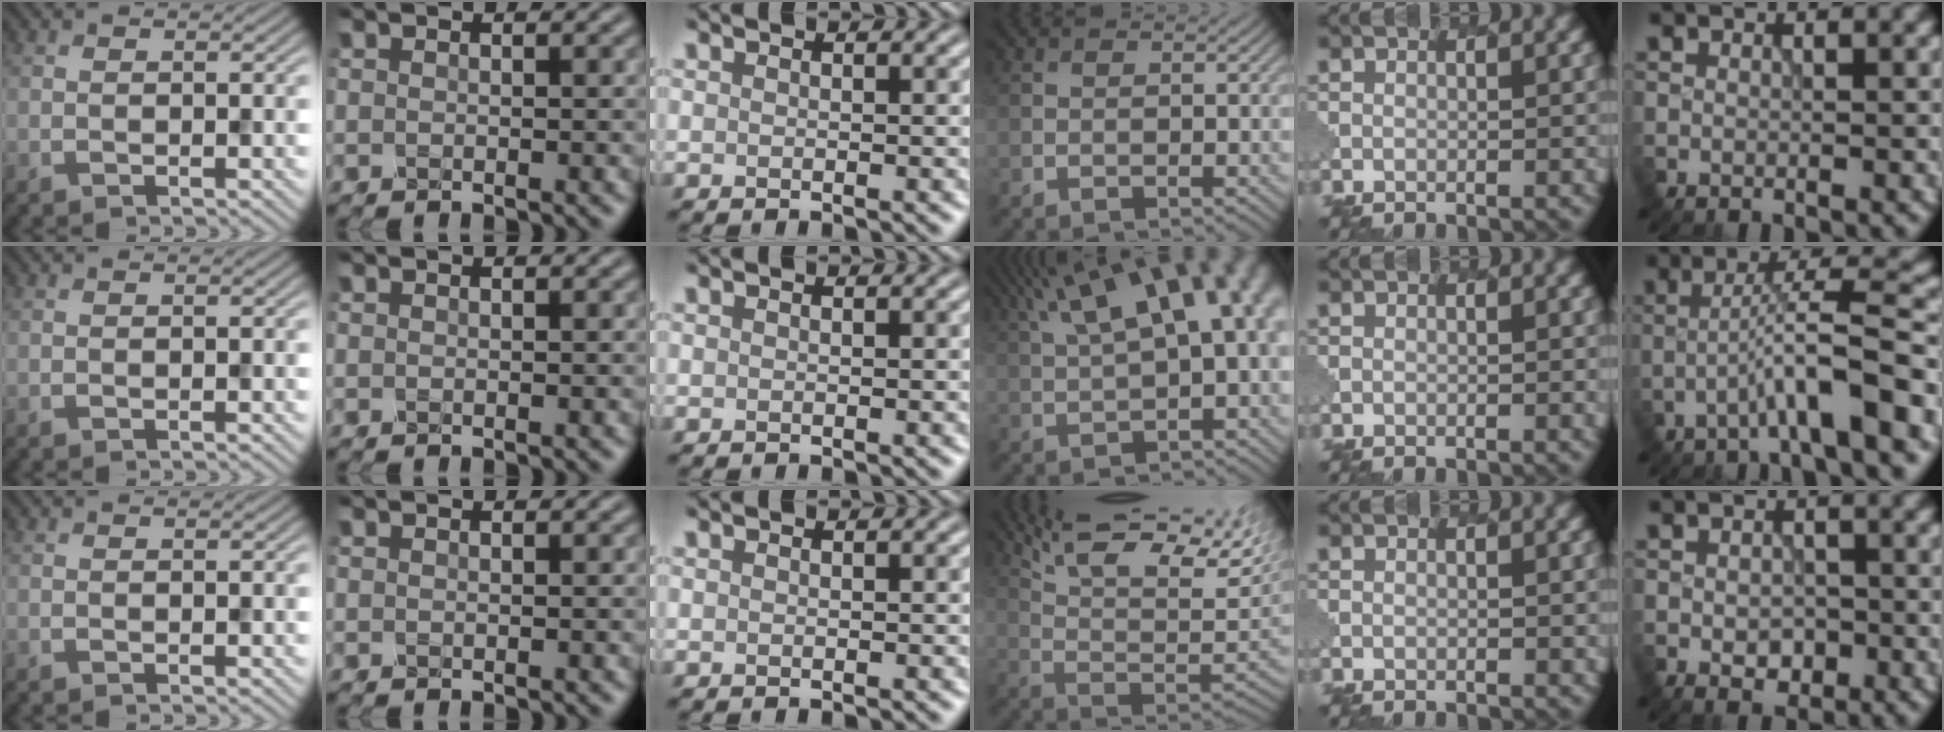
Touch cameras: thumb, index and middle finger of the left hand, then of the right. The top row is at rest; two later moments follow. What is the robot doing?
{"motion": "dispense", "object": "oil cruet"}